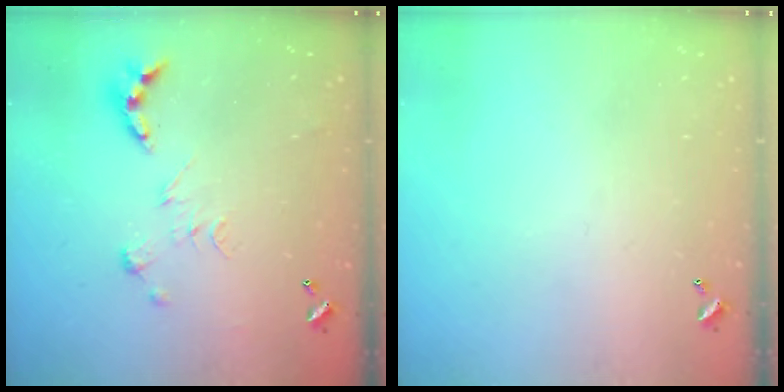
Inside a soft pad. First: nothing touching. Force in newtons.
{"total": 0.0}